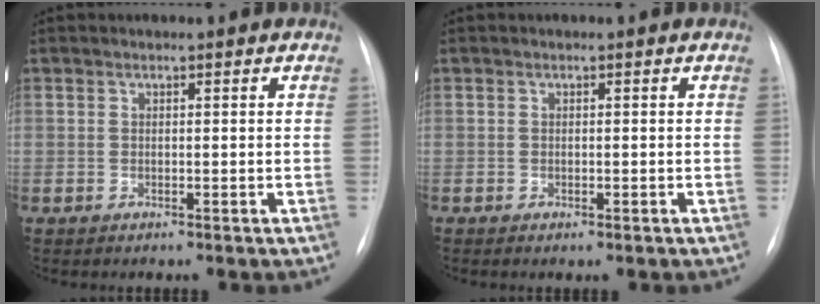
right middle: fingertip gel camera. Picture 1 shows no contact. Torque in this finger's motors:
{"motor_torque": [-0.38, 0.02, -0.02, 0.00]}